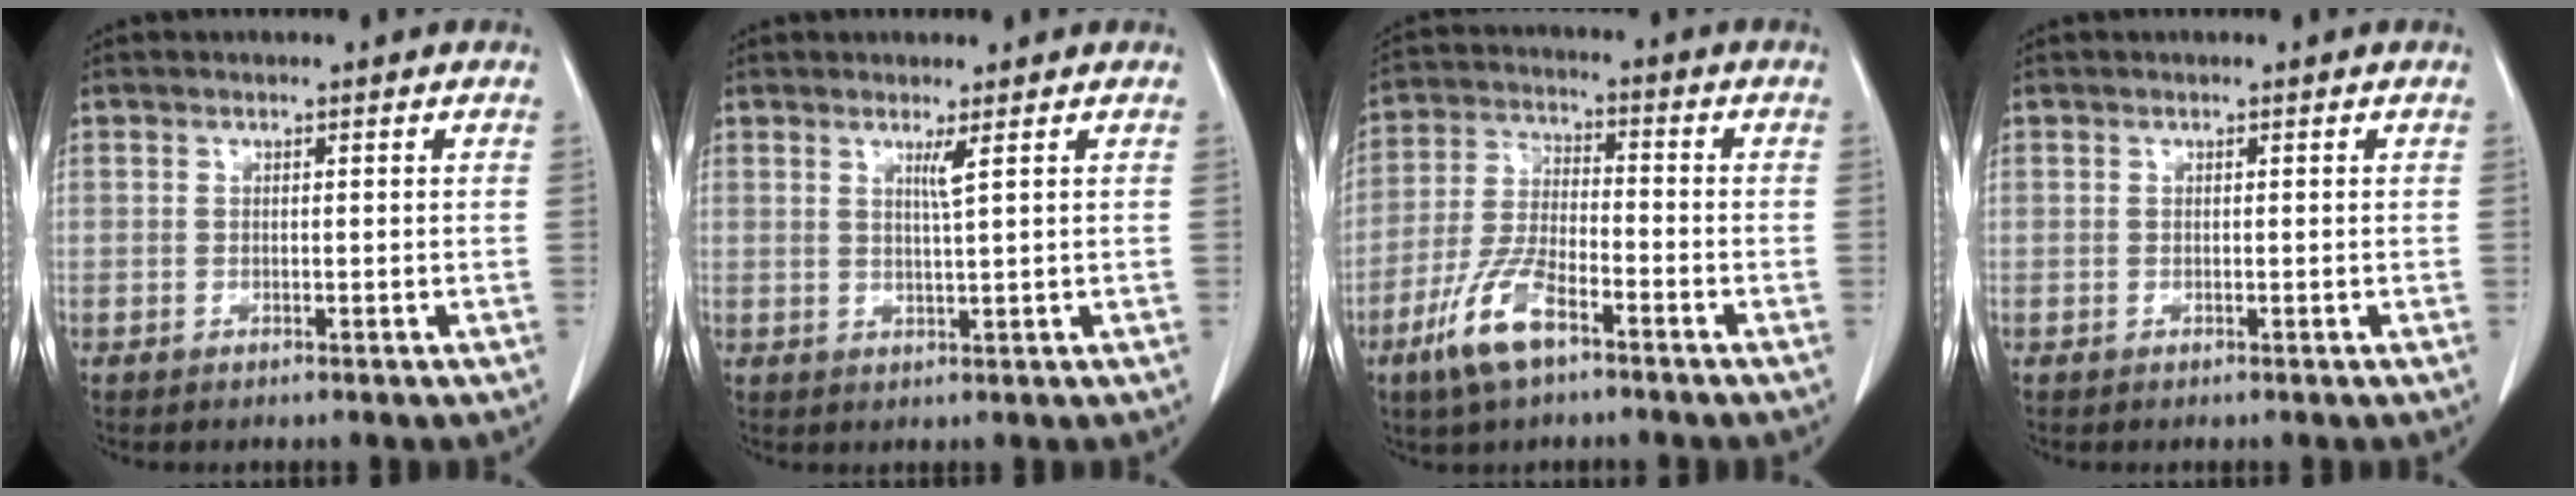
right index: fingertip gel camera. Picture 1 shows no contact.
{"total": 1.8, "force": [0.9, -0.6, 1.4], "torque": [-0.029, -0.011, 0.019]}
{"total": 9.7, "force": [-5.8, 3.1, 7.1], "torque": [-0.157, -0.006, -0.112]}
{"total": 0.0}